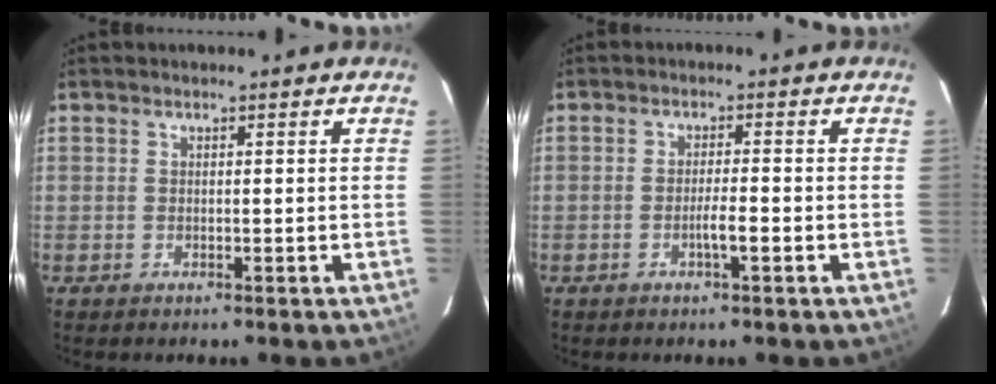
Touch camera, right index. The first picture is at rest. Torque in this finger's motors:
{"motor_torque": [0.33, -0.19, 0.19, 0.05]}